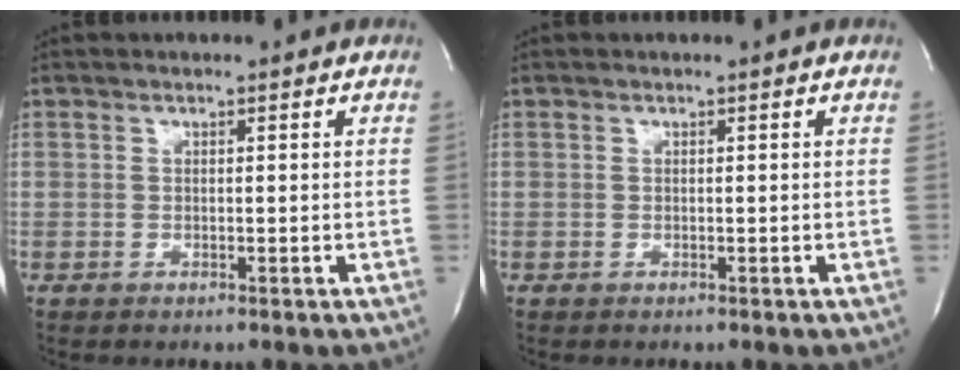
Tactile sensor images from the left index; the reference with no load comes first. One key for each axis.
{"total": 0.0}